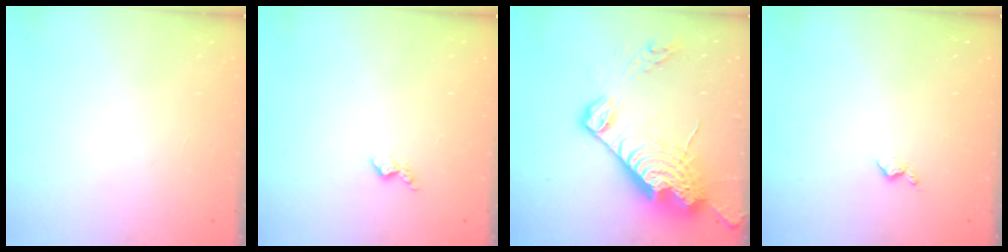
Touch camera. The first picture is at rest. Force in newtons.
{"total": 2.9, "press": 2.9, "slide": 0.5}
{"total": 21.7, "press": 21.6, "slide": 1.8}
{"total": 3.5, "press": 3.5, "slide": 0.6}